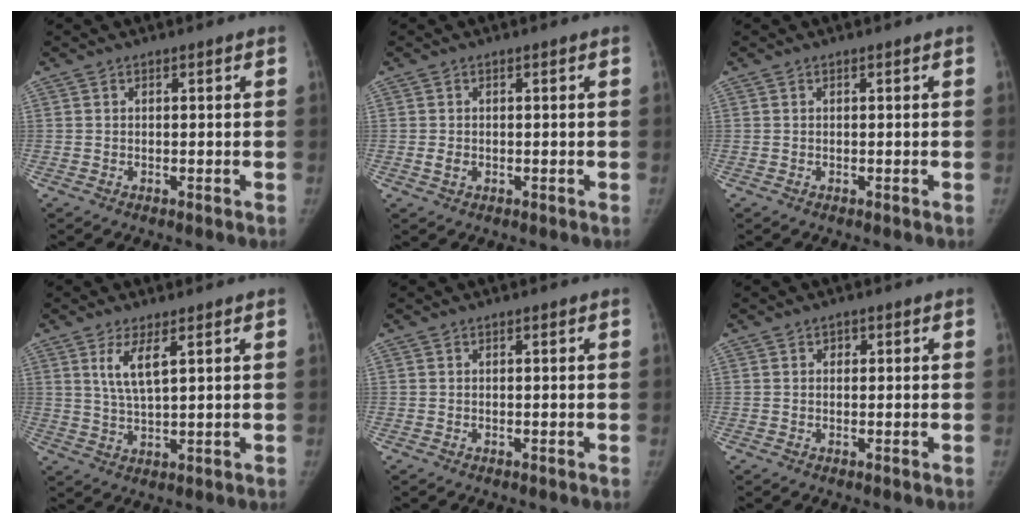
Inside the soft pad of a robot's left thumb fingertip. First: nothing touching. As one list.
[{"total": 1.4, "force": [-0.2, 1.0, 0.9], "torque": [-0.014, 0.000, -0.003]}, {"total": 0.0}, {"total": 5.4, "force": [2.4, 1.3, 4.6], "torque": [-0.093, -0.019, 0.055]}, {"total": 0.0}, {"total": 1.0, "force": [0.3, 0.9, 0.4], "torque": [0.005, 0.002, 0.002]}]